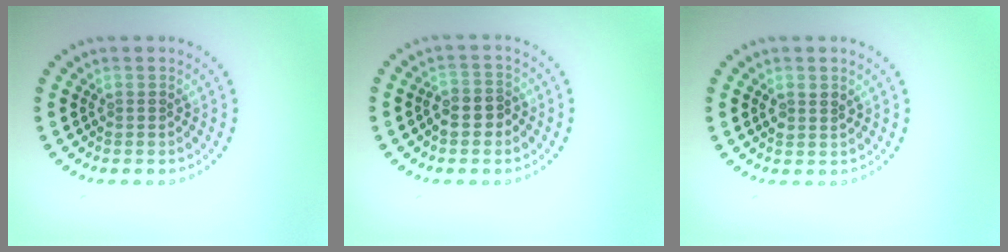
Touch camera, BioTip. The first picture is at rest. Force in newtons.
{"total": 2.3, "press": 2.1, "slide": 0.9}
{"total": 1.2, "press": 1.1, "slide": 0.6}